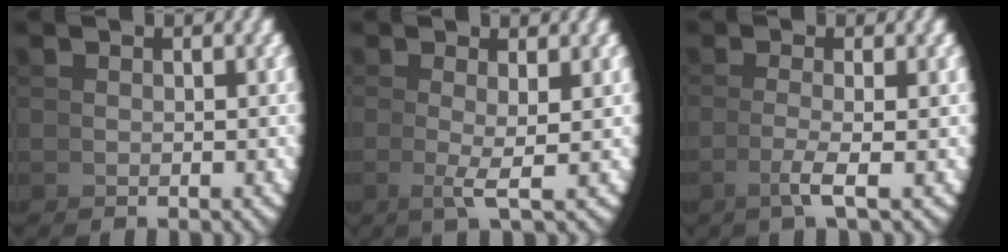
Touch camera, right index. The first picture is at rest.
{"total": 2.2, "force": [0.3, -0.4, 2.1], "torque": [-0.050, -0.013, 0.011]}
{"total": 2.3, "force": [-0.4, -0.9, 2.0], "torque": [-0.042, -0.004, -0.004]}